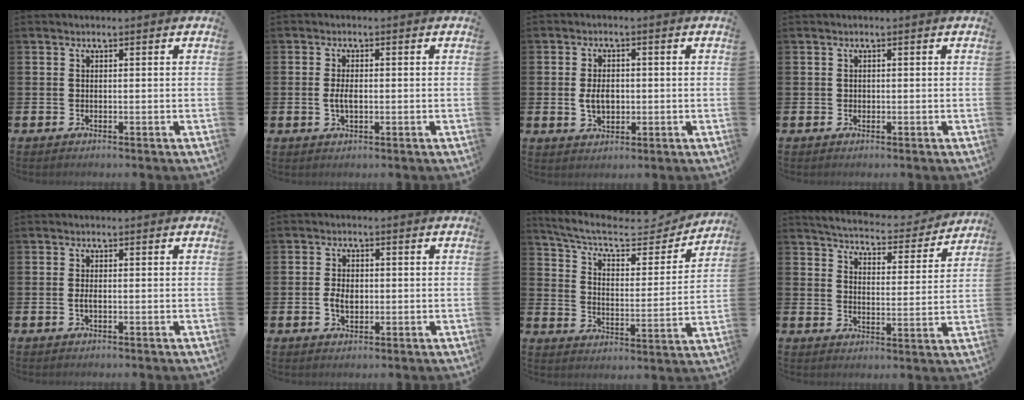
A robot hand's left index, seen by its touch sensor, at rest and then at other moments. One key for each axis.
{"total": 2.5, "fx": -0.2, "fy": 1.2, "fz": 2.2, "tx": -0.037, "ty": 0.002, "tz": -0.006}
{"total": 3.6, "fx": -0.1, "fy": 2.4, "fz": 2.7, "tx": -0.034, "ty": 0.000, "tz": -0.007}
{"total": 0.6, "fx": 0.2, "fy": 0.5, "fz": 0.2, "tx": 0.000, "ty": 0.005, "tz": 0.000}
{"total": 1.0, "fx": -0.2, "fy": 0.4, "fz": 0.9, "tx": -0.013, "ty": 0.000, "tz": -0.006}
{"total": 3.2, "fx": -0.3, "fy": 2.1, "fz": 2.4, "tx": -0.035, "ty": 0.002, "tz": -0.009}
{"total": 8.3, "fx": 7.2, "fy": 2.6, "fz": 3.3, "tx": -0.088, "ty": -0.049, "tz": 0.118}
{"total": 5.3, "fx": 5.2, "fy": 0.5, "fz": 0.8, "tx": -0.031, "ty": -0.043, "tz": 0.084}